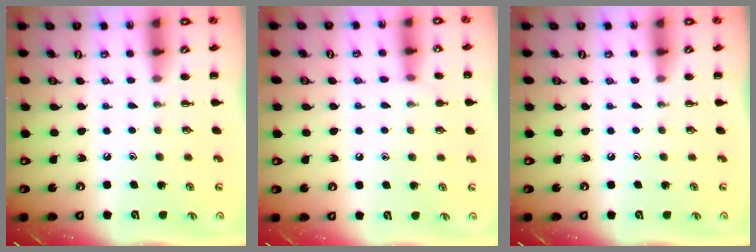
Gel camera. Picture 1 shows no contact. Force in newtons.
{"total": 7.2, "press": 6.7, "slide": 2.7}
{"total": 0.0}